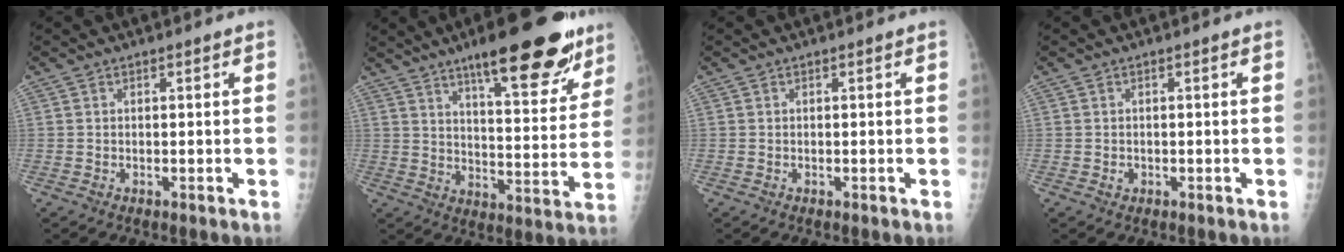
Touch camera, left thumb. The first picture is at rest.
{"total": 20.7, "force": [13.6, 5.8, 14.6], "torque": [-0.165, -0.061, 0.199]}
{"total": 0.0}
{"total": 0.8, "force": [-0.2, 0.7, 0.3], "torque": [-0.002, 0.002, -0.003]}